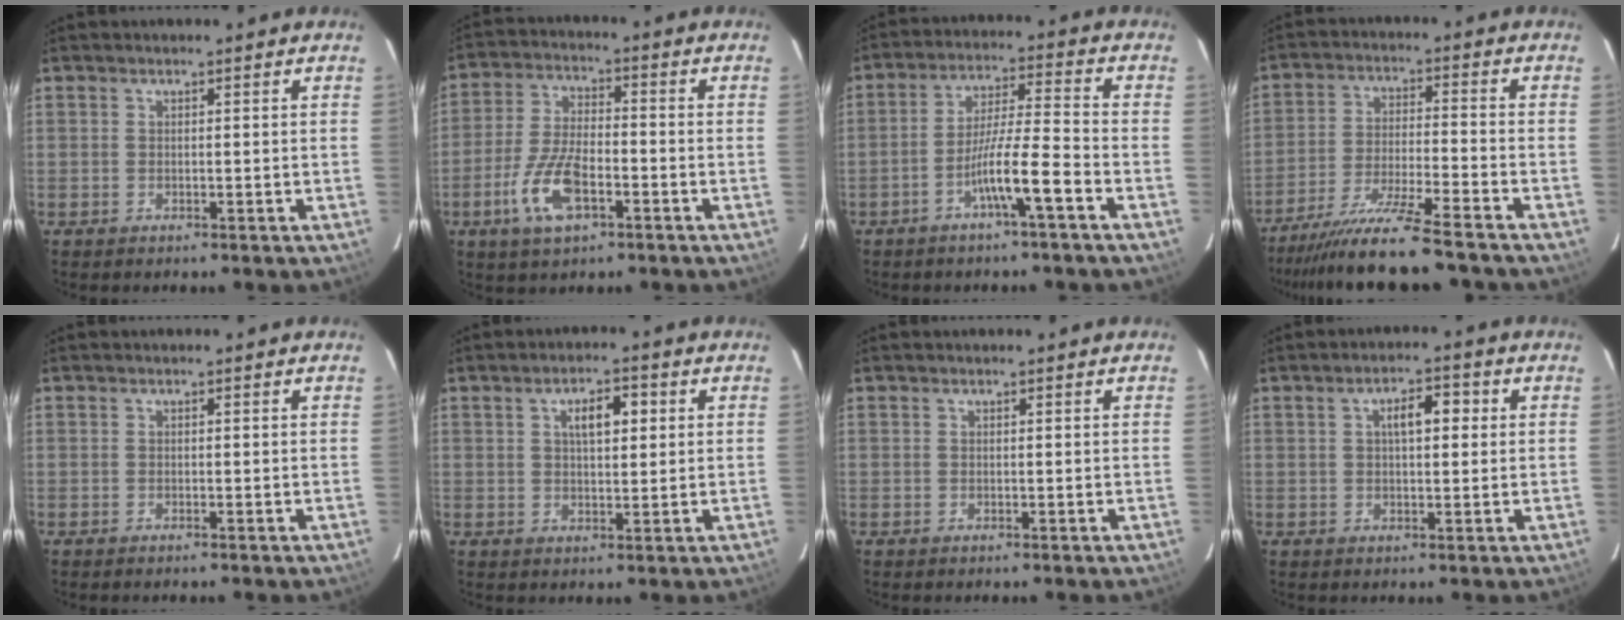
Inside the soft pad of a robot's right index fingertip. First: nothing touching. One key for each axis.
{"total": 9.7, "fx": -4.2, "fy": 3.5, "fz": 8.0, "tx": -0.175, "ty": -0.002, "tz": -0.079}
{"total": 8.4, "fx": -4.2, "fy": -0.3, "fz": 7.2, "tx": -0.133, "ty": 0.010, "tz": -0.077}
{"total": 13.1, "fx": -11.0, "fy": -0.5, "fz": 7.0, "tx": -0.116, "ty": -0.026, "tz": -0.187}
{"total": 0.7, "fx": -0.6, "fy": 0.0, "fz": 0.4, "tx": -0.010, "ty": -0.002, "tz": -0.008}
{"total": 5.0, "fx": 1.6, "fy": 1.8, "fz": 4.5, "tx": -0.076, "ty": 0.012, "tz": 0.026}
{"total": 0.0}
{"total": 4.6, "fx": 1.1, "fy": 1.6, "fz": 4.2, "tx": -0.071, "ty": 0.017, "tz": 0.017}